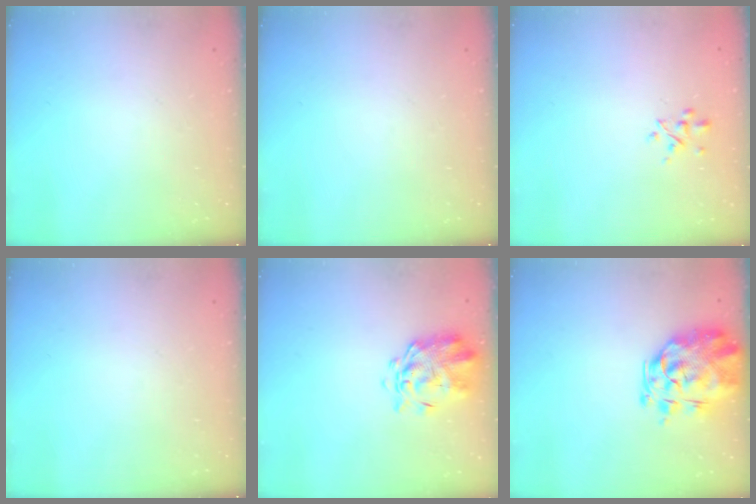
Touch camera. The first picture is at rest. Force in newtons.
{"total": 0.0}
{"total": 2.8, "press": 2.7, "slide": 0.9}
{"total": 0.0}
{"total": 3.6, "press": 3.4, "slide": 1.3}
{"total": 4.9, "press": 4.5, "slide": 1.9}